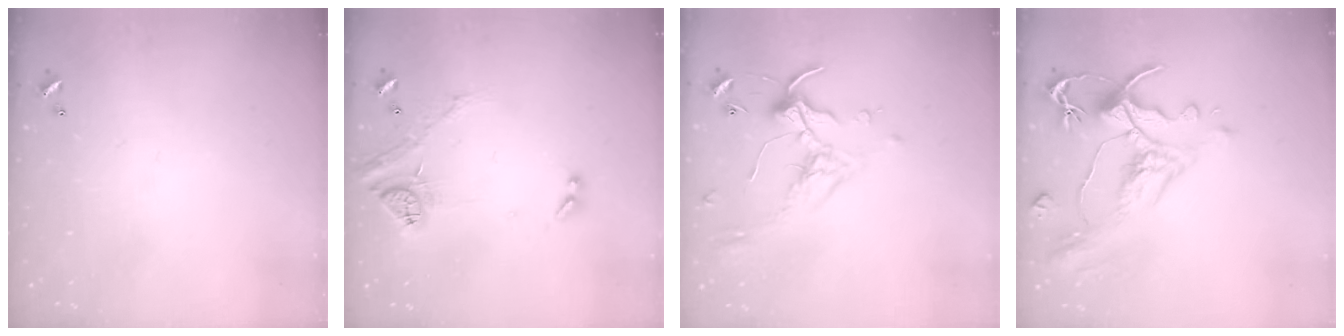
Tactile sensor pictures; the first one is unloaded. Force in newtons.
{"total": 15.6, "press": 15.6, "slide": 1.1}
{"total": 0.5, "press": 0.4, "slide": 0.4}
{"total": 1.5, "press": 0.1, "slide": 1.5}